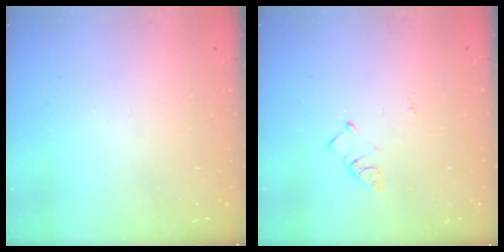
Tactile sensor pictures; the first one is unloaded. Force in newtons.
{"total": 2.8, "press": 2.8, "slide": 0.5}